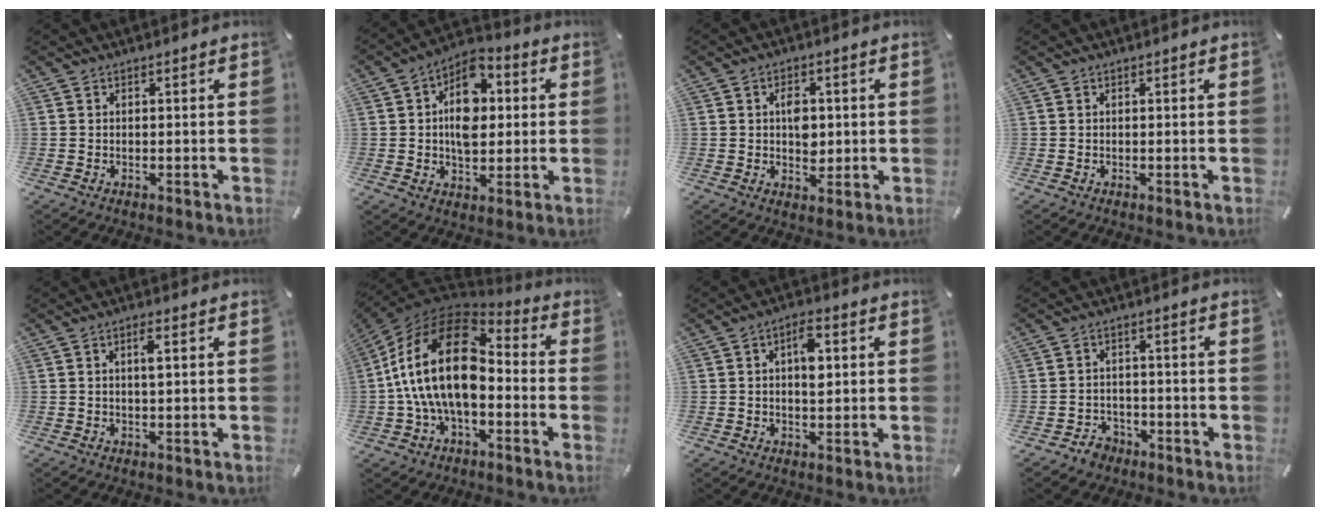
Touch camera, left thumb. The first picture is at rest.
{"total": 12.1, "force": [1.6, 8.7, 8.2], "torque": [-0.128, 0.005, 0.028]}
{"total": 5.4, "force": [0.4, 4.0, 3.6], "torque": [-0.040, -0.003, 0.001]}
{"total": 0.0}
{"total": 3.2, "force": [0.6, 0.9, 3.0], "torque": [-0.052, 0.002, 0.007]}
{"total": 23.4, "force": [-0.4, 13.9, 18.8], "torque": [-0.386, 0.023, -0.008]}
{"total": 6.3, "force": [1.2, 3.4, 5.2], "torque": [-0.065, -0.005, 0.012]}
{"total": 4.3, "force": [-2.7, 3.1, 1.2], "torque": [-0.025, 0.013, -0.052]}